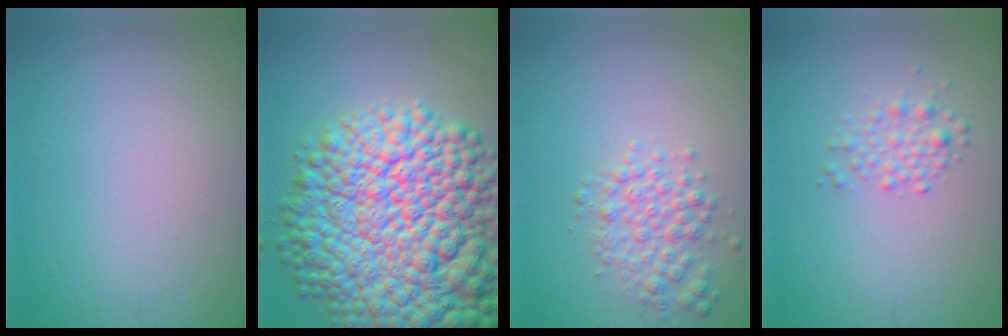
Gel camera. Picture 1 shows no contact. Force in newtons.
{"total": 18.6, "press": 18.6, "slide": 0.6}
{"total": 2.8, "press": 2.8, "slide": 0.1}
{"total": 1.8, "press": 1.8, "slide": 0.1}